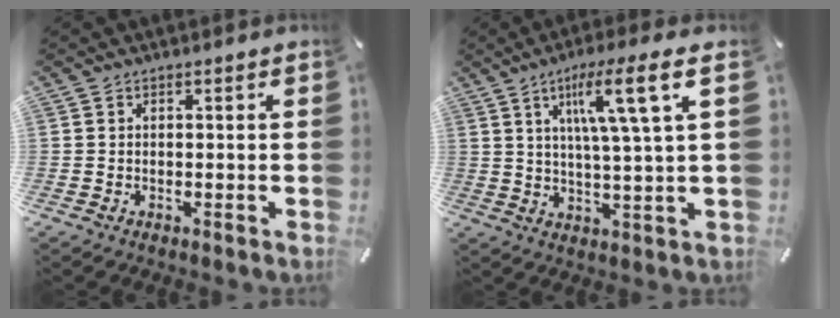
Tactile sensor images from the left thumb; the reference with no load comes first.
{"total": 13.8, "force": [5.4, 1.0, 12.7], "torque": [-0.217, -0.011, 0.076]}